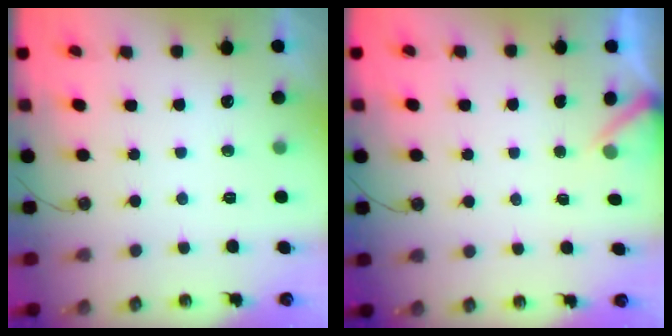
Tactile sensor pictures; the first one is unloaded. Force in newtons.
{"total": 2.4, "press": 2.4, "slide": 0.3}